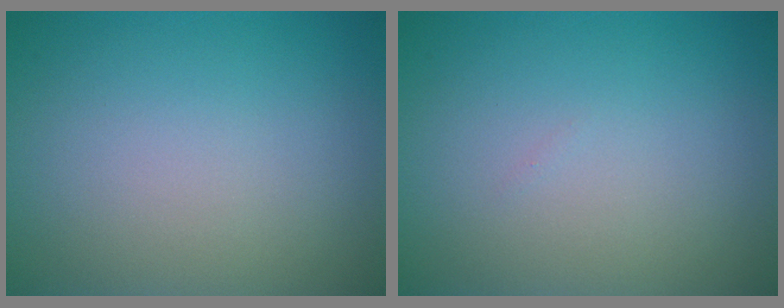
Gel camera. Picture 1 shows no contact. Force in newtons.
{"total": 0.0}